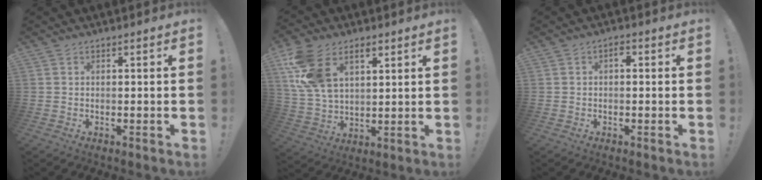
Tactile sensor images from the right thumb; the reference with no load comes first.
{"total": 15.0, "force": [7.1, 9.4, 9.3], "torque": [-0.188, -0.022, 0.137]}
{"total": 1.4, "force": [-0.3, 0.9, 1.1], "torque": [-0.016, 0.003, -0.008]}